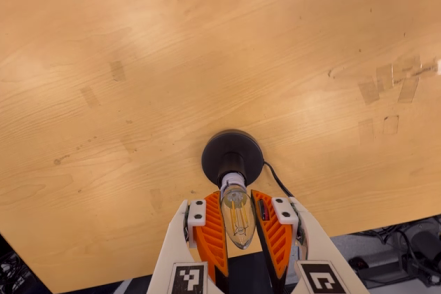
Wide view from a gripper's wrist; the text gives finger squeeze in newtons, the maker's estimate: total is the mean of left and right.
{"total": 11.3, "left": 10.3, "right": 12.4}